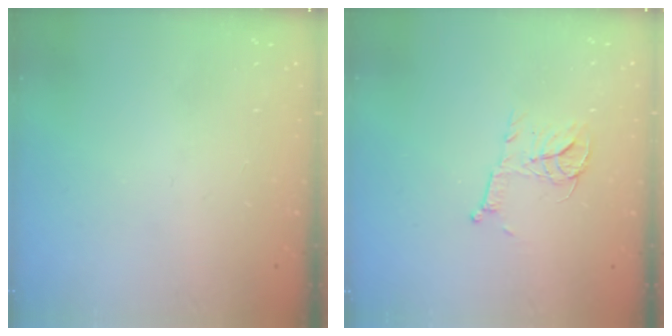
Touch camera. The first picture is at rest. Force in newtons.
{"total": 8.0, "press": 8.0, "slide": 0.3}